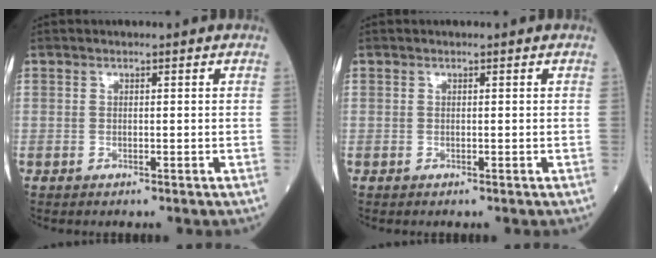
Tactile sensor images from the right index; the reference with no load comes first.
{"total": 0.0}